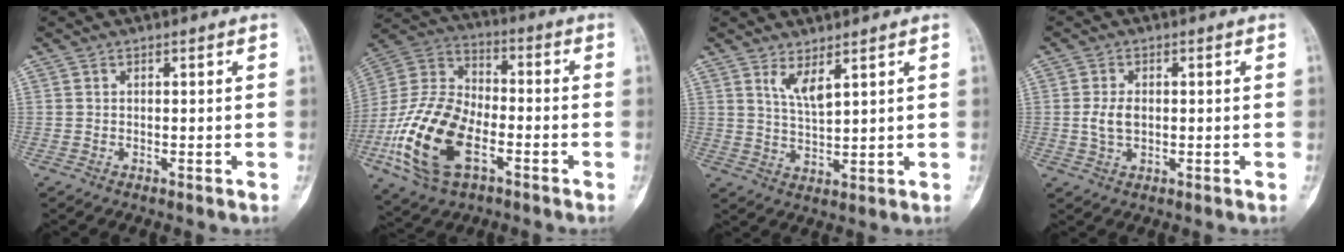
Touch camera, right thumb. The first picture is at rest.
{"total": 20.1, "force": [-6.9, 11.2, 15.2], "torque": [-0.308, 0.024, -0.129]}
{"total": 4.6, "force": [2.8, 1.2, 3.4], "torque": [-0.063, -0.031, 0.060]}
{"total": 3.8, "force": [0.0, 2.4, 3.0], "torque": [-0.062, 0.003, 0.001]}